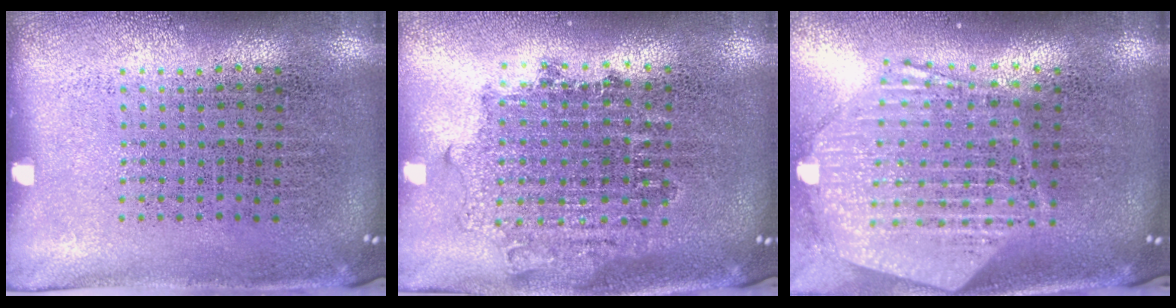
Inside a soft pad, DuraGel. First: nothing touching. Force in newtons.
{"total": 1.7, "press": 1.4, "slide": 1.0}
{"total": 2.8, "press": 2.2, "slide": 1.7}